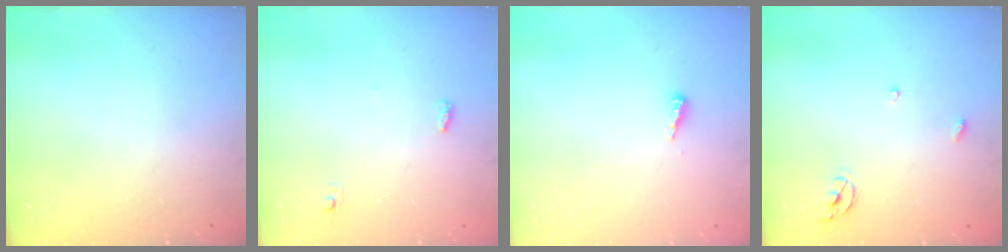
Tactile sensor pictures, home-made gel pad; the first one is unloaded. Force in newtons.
{"total": 3.4, "press": 3.3, "slide": 0.9}
{"total": 3.1, "press": 3.1, "slide": 0.3}
{"total": 5.7, "press": 5.6, "slide": 0.5}